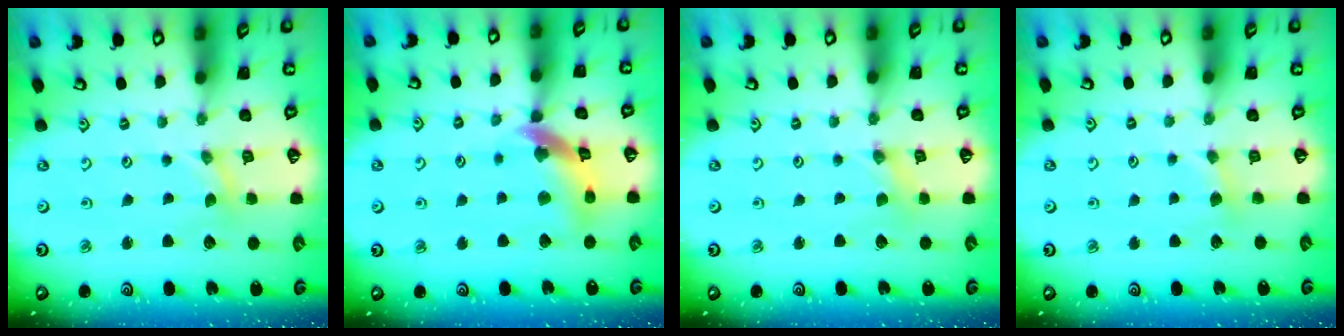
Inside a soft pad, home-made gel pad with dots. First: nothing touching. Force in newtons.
{"total": 11.3, "press": 11.2, "slide": 1.4}
{"total": 0.0}
{"total": 2.1, "press": 2.0, "slide": 0.4}